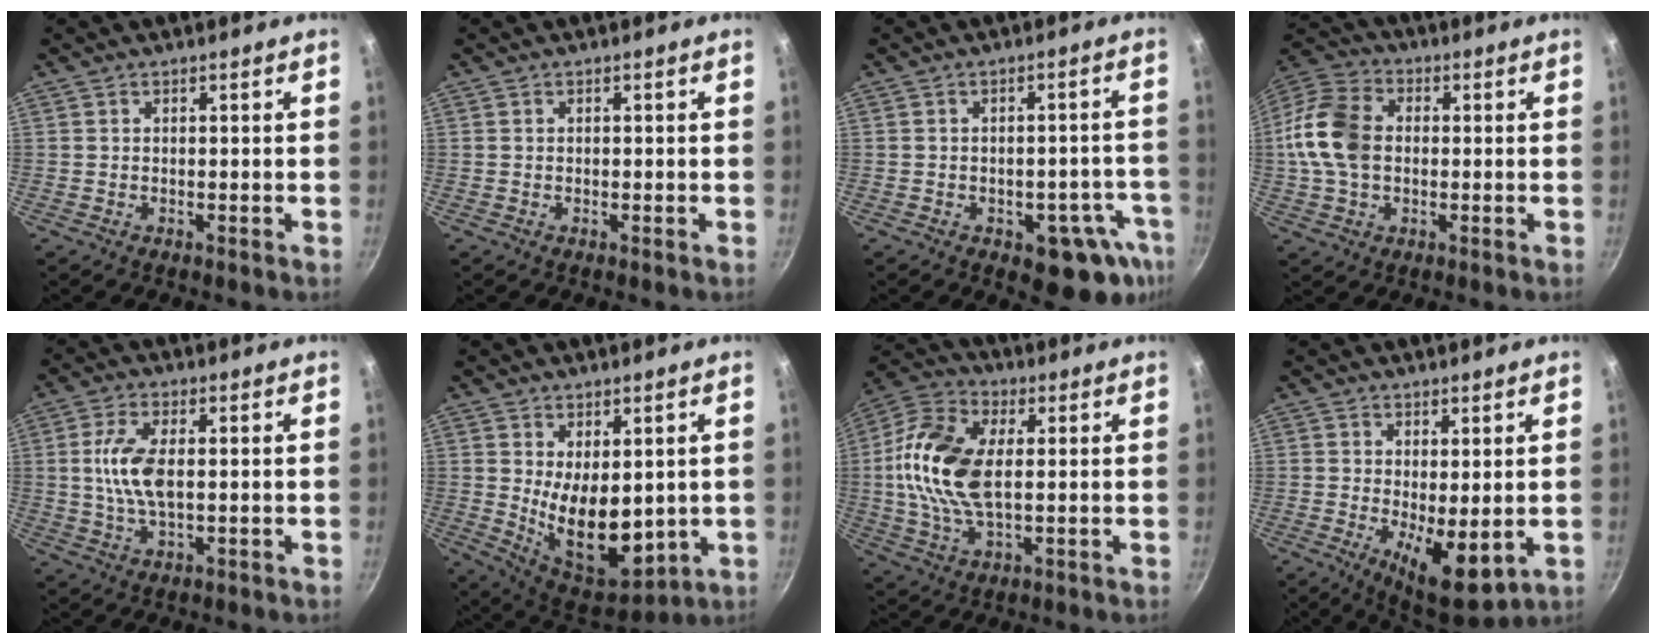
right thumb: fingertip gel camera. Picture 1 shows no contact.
{"total": 0.0}
{"total": 10.7, "force": [-4.8, 6.1, 7.4], "torque": [-0.023, 0.031, -0.053]}
{"total": 13.6, "force": [0.3, 9.6, 9.5], "torque": [-0.177, 0.022, -0.011]}
{"total": 8.3, "force": [0.7, 3.6, 7.4], "torque": [-0.152, 0.002, 0.012]}
{"total": 14.2, "force": [0.5, 8.1, 11.6], "torque": [-0.146, -0.041, 0.035]}
{"total": 16.3, "force": [1.4, 8.9, 13.6], "torque": [-0.263, 0.013, 0.014]}
{"total": 9.3, "force": [-0.7, 3.7, 8.5], "torque": [-0.112, -0.019, 0.002]}